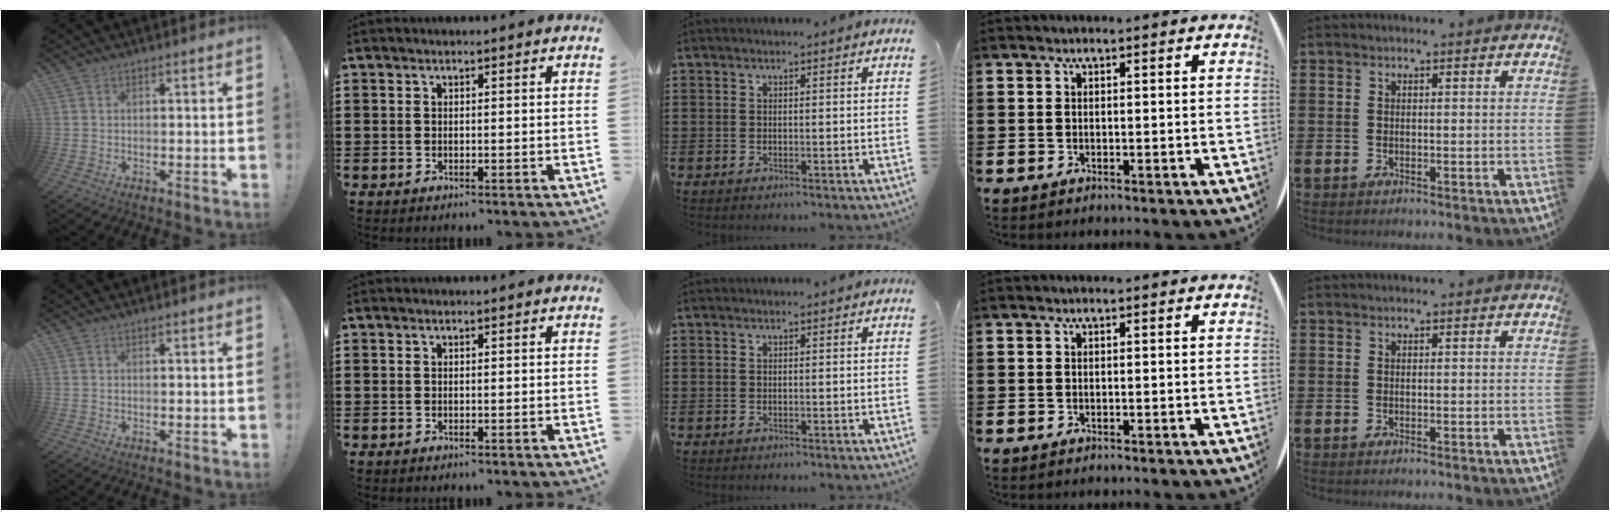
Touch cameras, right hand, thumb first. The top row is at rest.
{}